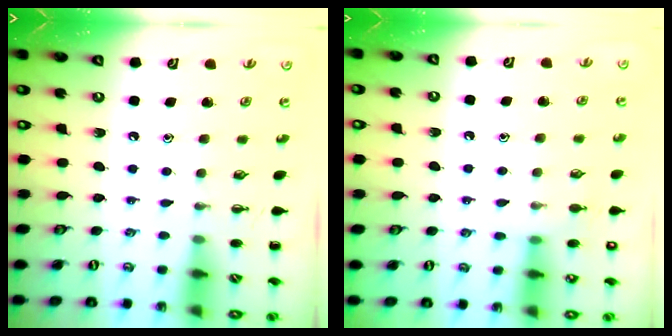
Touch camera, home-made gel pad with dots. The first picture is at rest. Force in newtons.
{"total": 5.7, "press": 5.5, "slide": 1.7}